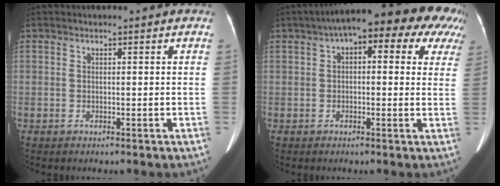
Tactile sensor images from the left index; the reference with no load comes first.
{"total": 16.0, "force": [8.8, 6.3, 11.7], "torque": [-0.149, 0.066, 0.103]}